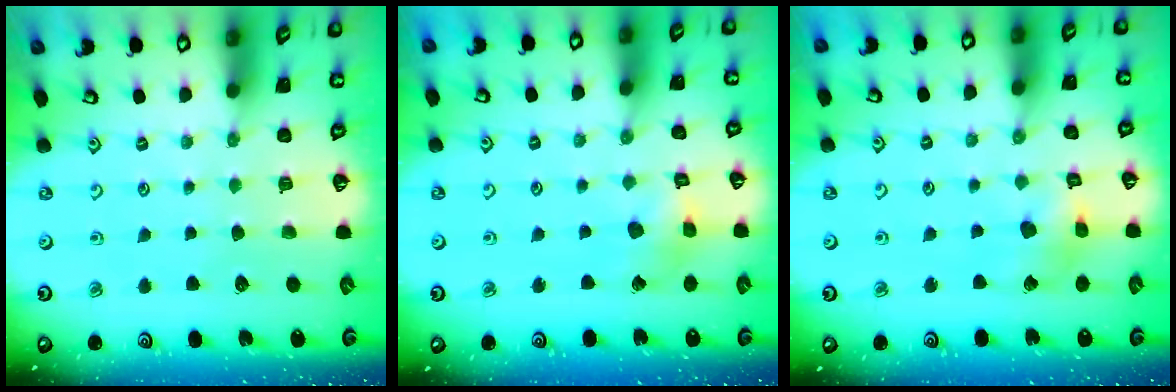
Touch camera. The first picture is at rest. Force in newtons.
{"total": 6.2, "press": 6.2, "slide": 0.4}
{"total": 8.0, "press": 8.0, "slide": 0.9}